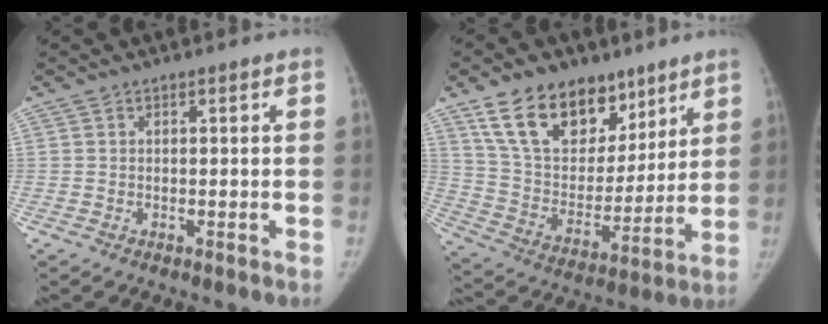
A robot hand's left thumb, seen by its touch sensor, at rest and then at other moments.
{"total": 20.0, "force": [12.6, 12.0, 9.9], "torque": [-0.125, -0.051, 0.229]}